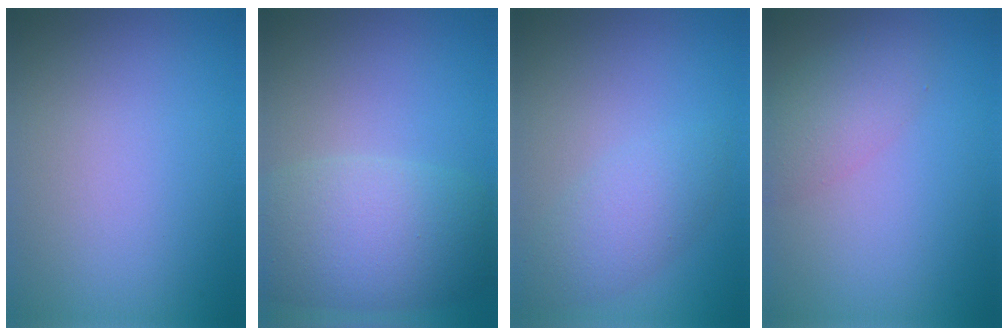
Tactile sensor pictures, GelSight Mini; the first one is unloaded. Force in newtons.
{"total": 7.2, "press": 7.2, "slide": 0.4}
{"total": 3.0, "press": 3.0, "slide": 0.1}
{"total": 3.0, "press": 3.0, "slide": 0.1}